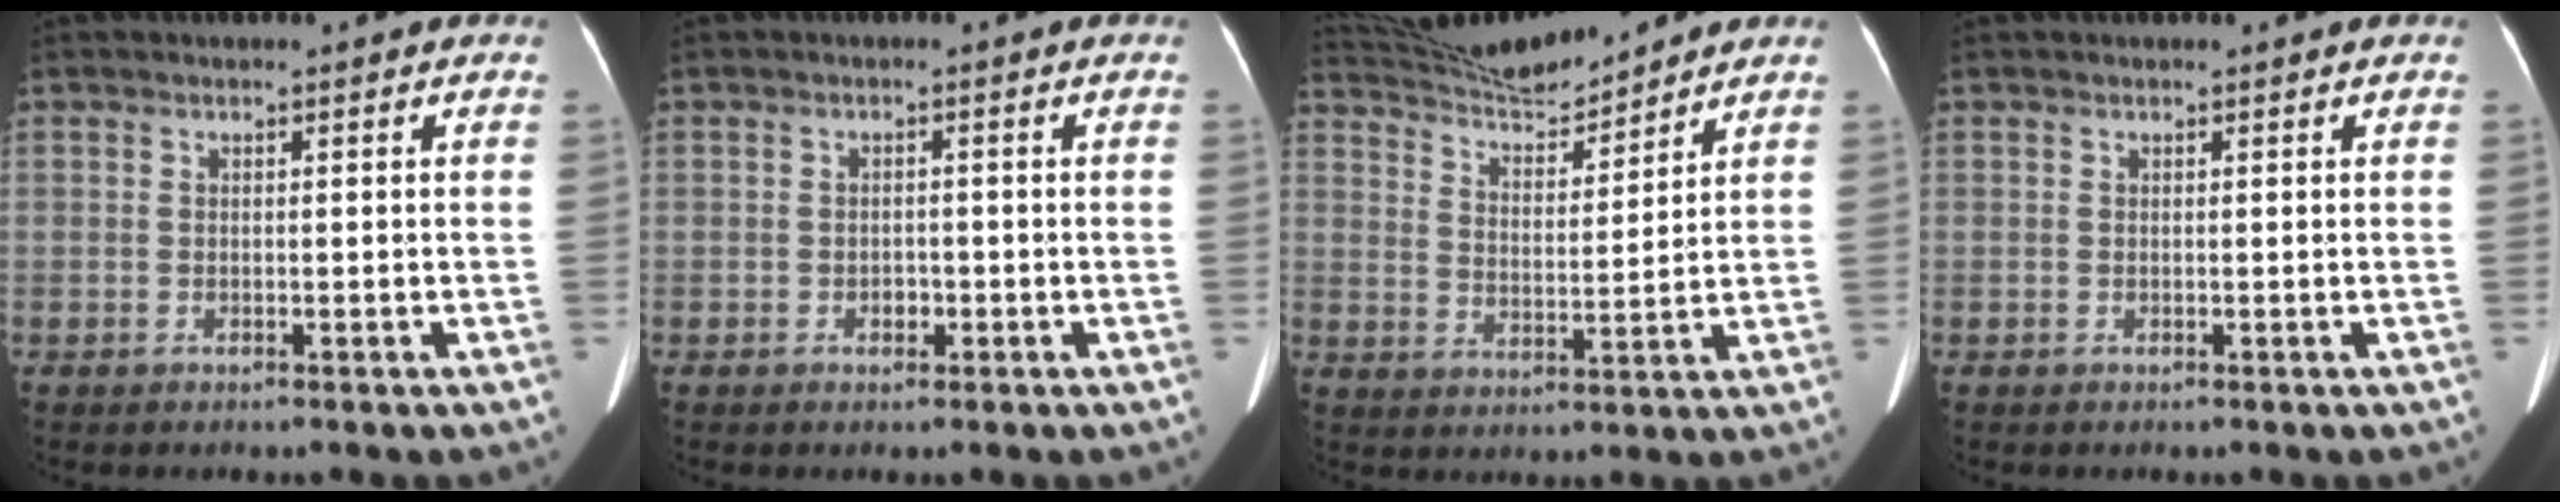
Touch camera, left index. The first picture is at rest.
{"total": 1.2, "force": [-0.7, 0.8, 0.5], "torque": [-0.012, -0.001, -0.010]}
{"total": 10.8, "force": [10.6, 0.2, 2.4], "torque": [-0.057, 0.007, 0.189]}
{"total": 1.1, "force": [1.1, 0.1, 0.4], "torque": [-0.009, 0.016, 0.015]}